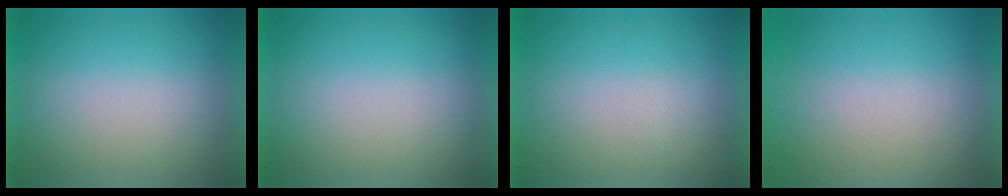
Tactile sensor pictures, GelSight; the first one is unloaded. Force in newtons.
{"total": 0.0}
{"total": 1.3}
{"total": 8.1}